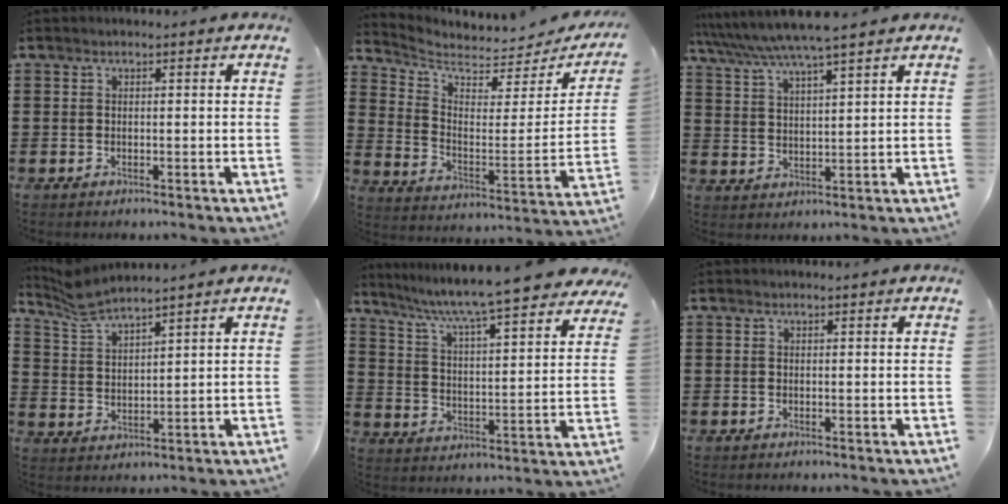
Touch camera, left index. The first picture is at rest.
{"total": 4.5, "force": [4.0, 1.2, 1.7], "torque": [-0.059, -0.039, 0.064]}
{"total": 6.3, "force": [5.6, -0.4, 2.8], "torque": [-0.073, -0.027, 0.097]}
{"total": 4.8, "force": [4.4, 0.0, 1.8], "torque": [-0.050, -0.017, 0.080]}
{"total": 7.2, "force": [6.4, -0.7, 3.3], "torque": [-0.091, -0.052, 0.102]}
{"total": 0.0}